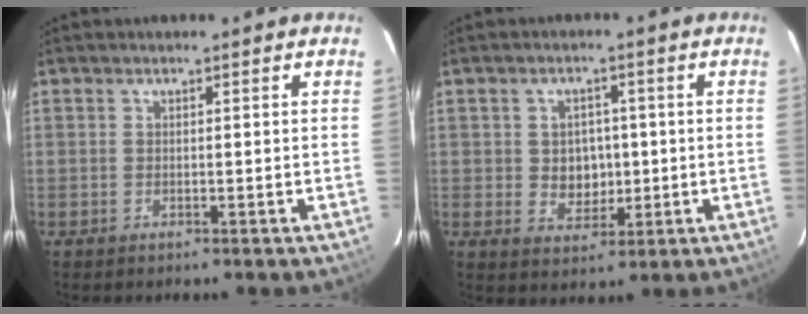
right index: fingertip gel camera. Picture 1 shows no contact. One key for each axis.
{"total": 5.4, "fx": -0.1, "fy": 4.7, "fz": 2.7, "tx": -0.048, "ty": 0.006, "tz": 0.010}